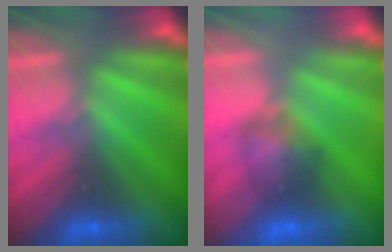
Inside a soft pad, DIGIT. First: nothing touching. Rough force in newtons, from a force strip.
{"total": 2.9}